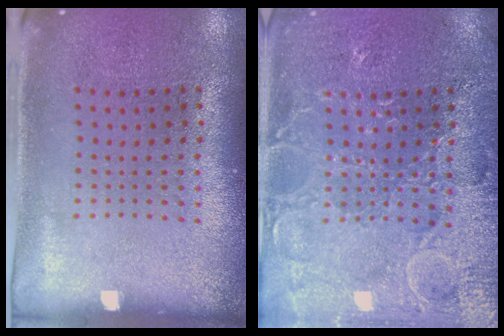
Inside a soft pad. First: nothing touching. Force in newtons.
{"total": 5.1, "press": 5.0, "slide": 0.7}